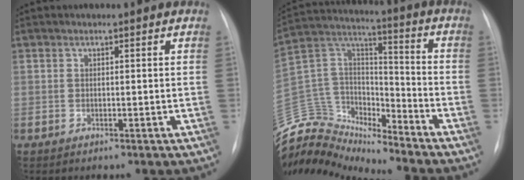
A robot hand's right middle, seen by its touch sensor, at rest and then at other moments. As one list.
[{"total": 16.6, "force": [-16.2, 2.8, 2.0], "torque": [-0.047, 0.068, -0.297]}]